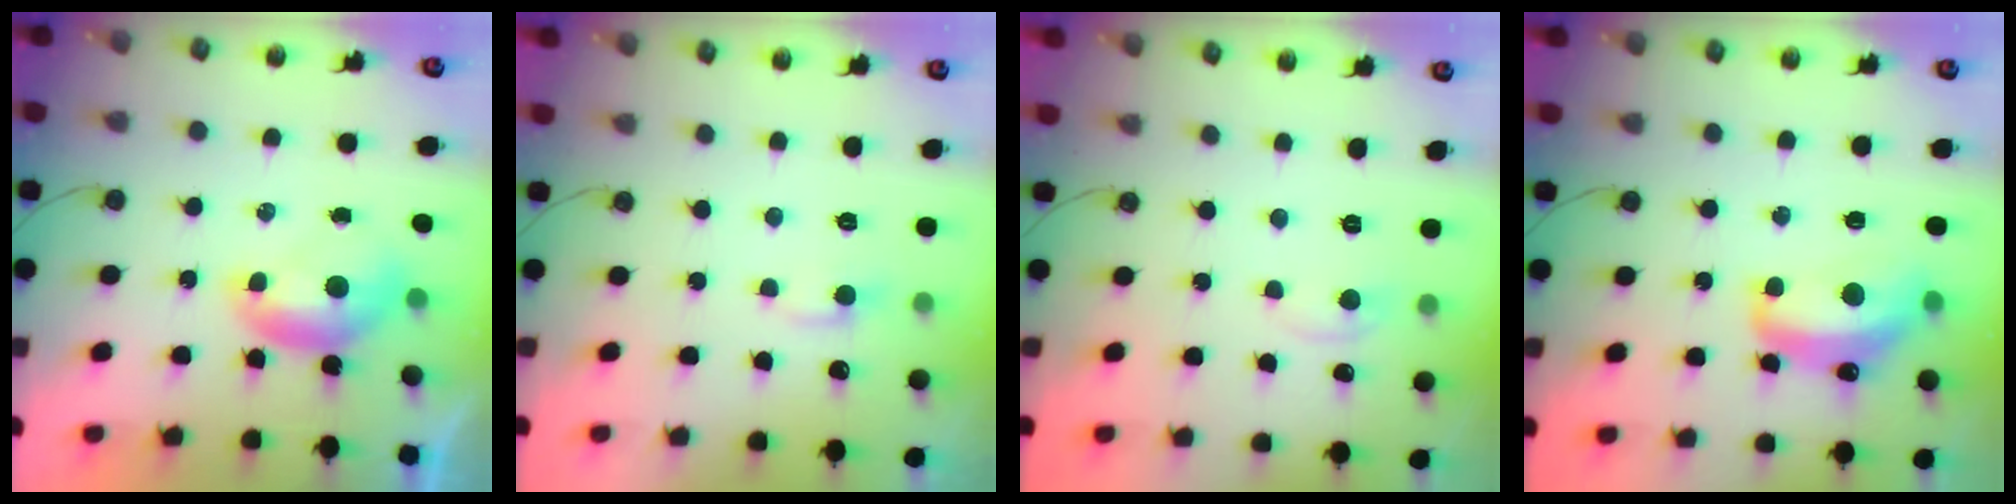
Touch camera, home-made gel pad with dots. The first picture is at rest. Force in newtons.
{"total": 0.7, "press": 0.4, "slide": 0.6}
{"total": 1.1, "press": 1.0, "slide": 0.5}
{"total": 7.9, "press": 7.9, "slide": 0.7}